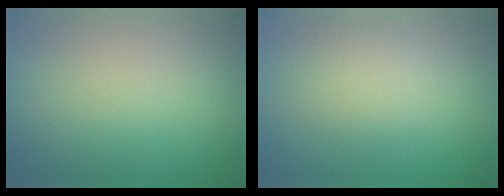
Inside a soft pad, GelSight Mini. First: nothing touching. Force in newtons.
{"total": 2.3, "press": 2.3, "slide": 0.1}